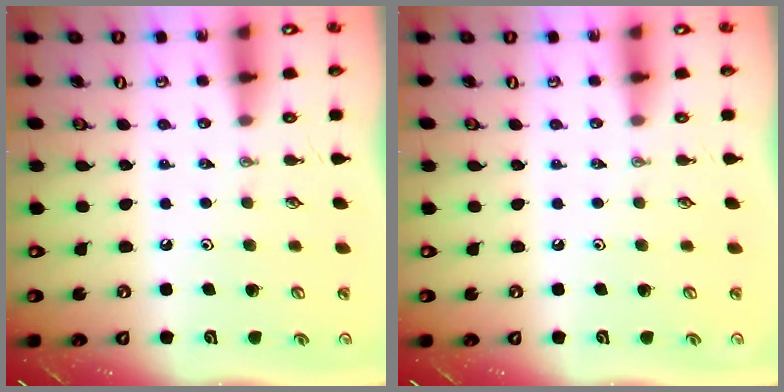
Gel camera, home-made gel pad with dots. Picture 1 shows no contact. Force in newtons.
{"total": 0.0}